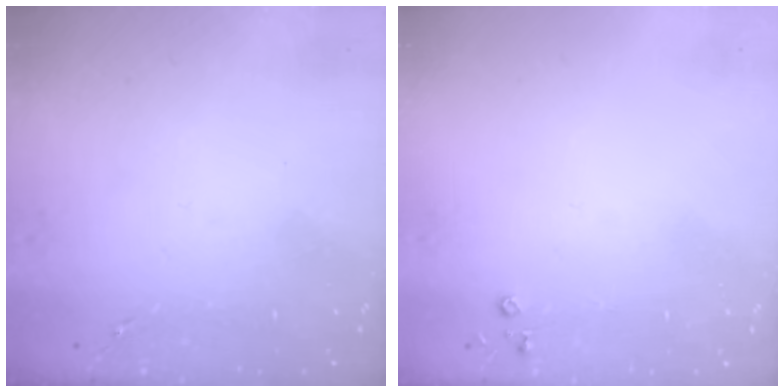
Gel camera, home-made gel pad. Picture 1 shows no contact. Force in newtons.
{"total": 2.8, "press": 2.8, "slide": 0.3}